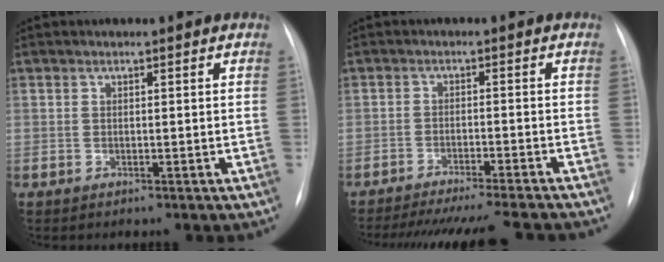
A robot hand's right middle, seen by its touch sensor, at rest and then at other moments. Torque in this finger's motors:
{"motor_torque": [0.28, -0.28, 0.17, 0.10]}